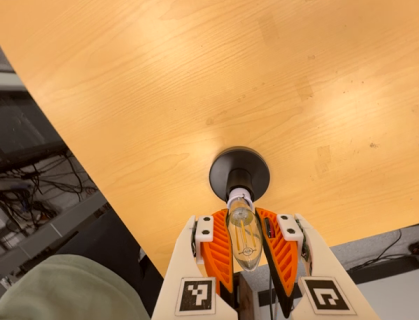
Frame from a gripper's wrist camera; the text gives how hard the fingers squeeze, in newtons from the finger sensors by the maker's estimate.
{"total": 21.1, "left": 21.3, "right": 20.9}